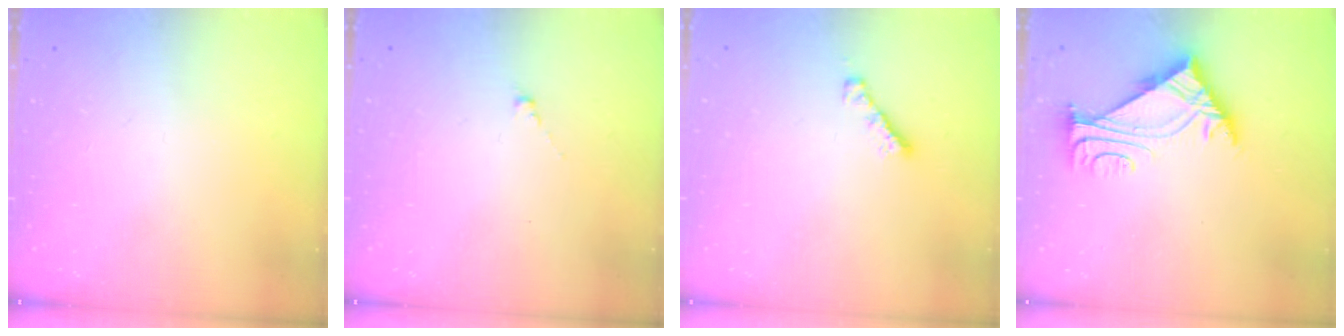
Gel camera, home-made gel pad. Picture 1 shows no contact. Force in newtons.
{"total": 0.0}
{"total": 2.3, "press": 2.3, "slide": 0.4}
{"total": 5.8, "press": 5.8, "slide": 1.0}